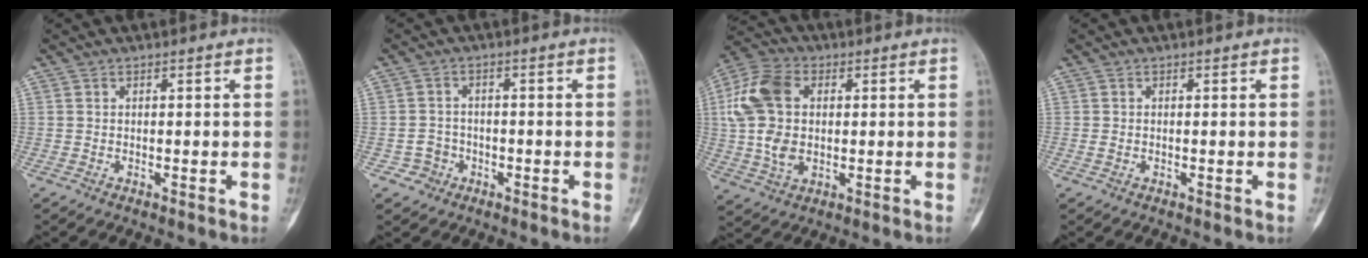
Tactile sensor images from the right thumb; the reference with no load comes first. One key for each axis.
{"total": 3.7, "fx": -1.5, "fy": 3.3, "fz": 0.0, "tx": 0.028, "ty": 0.015, "tz": -0.028}
{"total": 14.1, "fx": 2.0, "fy": 9.6, "fz": 10.2, "tx": -0.198, "ty": 0.013, "tz": 0.033}
{"total": 0.8, "fx": -0.1, "fy": 0.7, "fz": 0.5, "tx": -0.005, "ty": 0.000, "tz": -0.003}